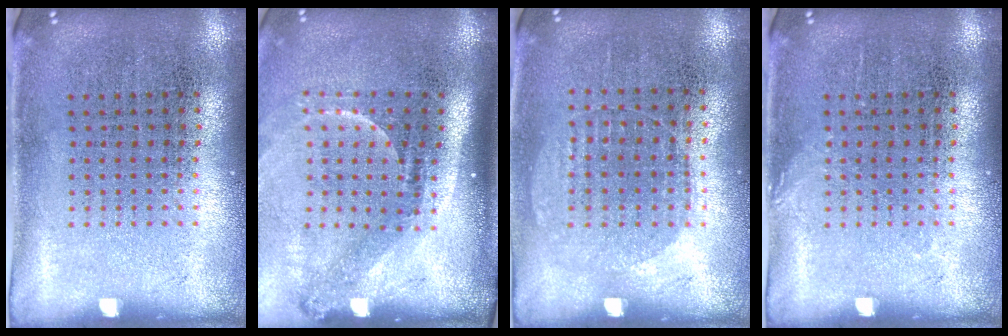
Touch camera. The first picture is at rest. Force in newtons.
{"total": 2.2, "press": 1.5, "slide": 1.6}
{"total": 0.6, "press": 0.5, "slide": 0.3}
{"total": 0.6, "press": 0.5, "slide": 0.1}